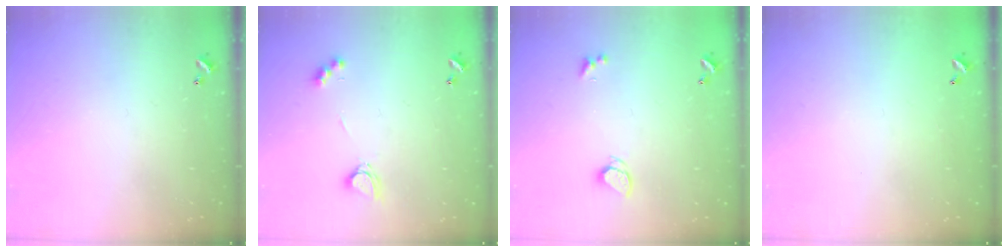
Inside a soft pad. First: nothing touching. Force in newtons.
{"total": 2.8, "press": 2.8, "slide": 0.5}
{"total": 1.9, "press": 1.8, "slide": 0.4}
{"total": 2.8, "press": 2.8, "slide": 0.1}